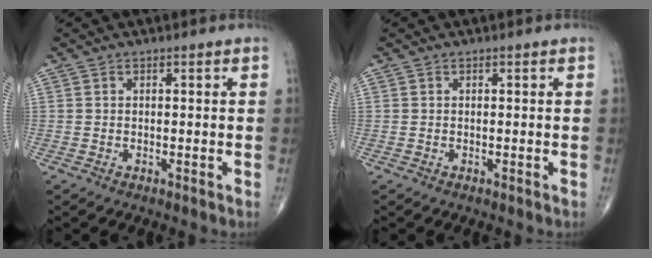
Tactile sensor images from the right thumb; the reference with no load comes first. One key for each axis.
{"total": 0.0}